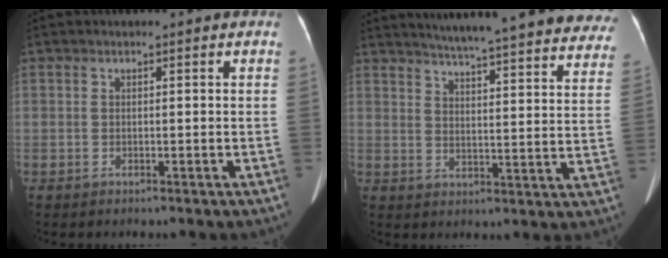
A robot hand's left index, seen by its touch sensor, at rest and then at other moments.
{"total": 31.1, "force": [28.2, 3.3, 12.6], "torque": [-0.183, -0.073, 0.331]}